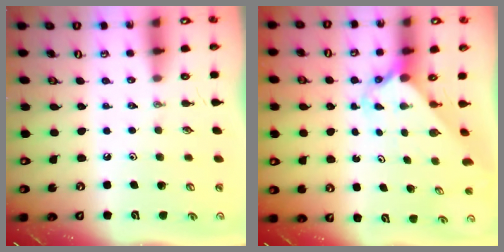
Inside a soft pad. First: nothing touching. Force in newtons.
{"total": 2.0, "press": 2.0, "slide": 0.2}